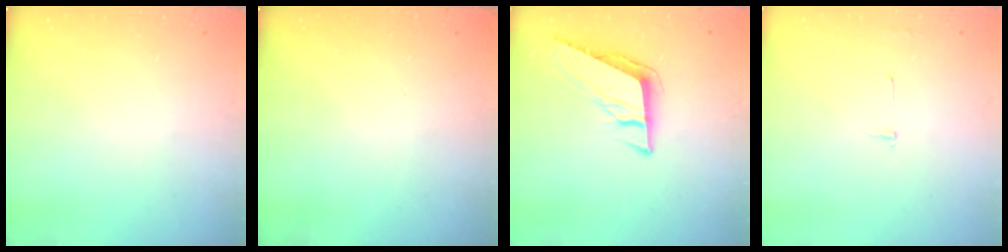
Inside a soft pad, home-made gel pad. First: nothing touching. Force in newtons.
{"total": 0.0}
{"total": 10.2, "press": 10.0, "slide": 1.6}
{"total": 2.7, "press": 2.7, "slide": 0.3}